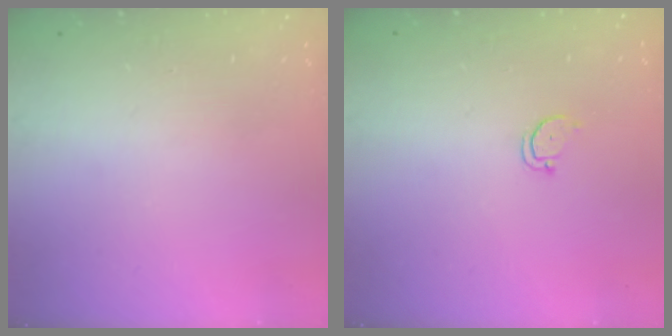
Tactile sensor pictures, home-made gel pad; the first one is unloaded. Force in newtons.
{"total": 2.2, "press": 2.2, "slide": 0.2}